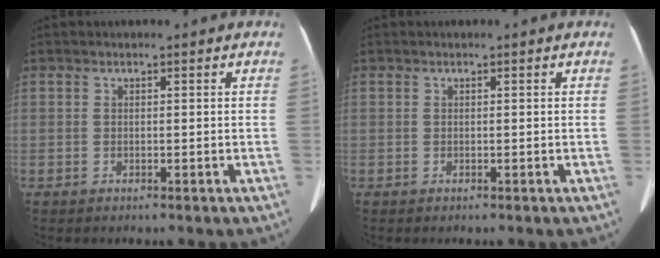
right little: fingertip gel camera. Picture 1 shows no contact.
{"total": 0.0}